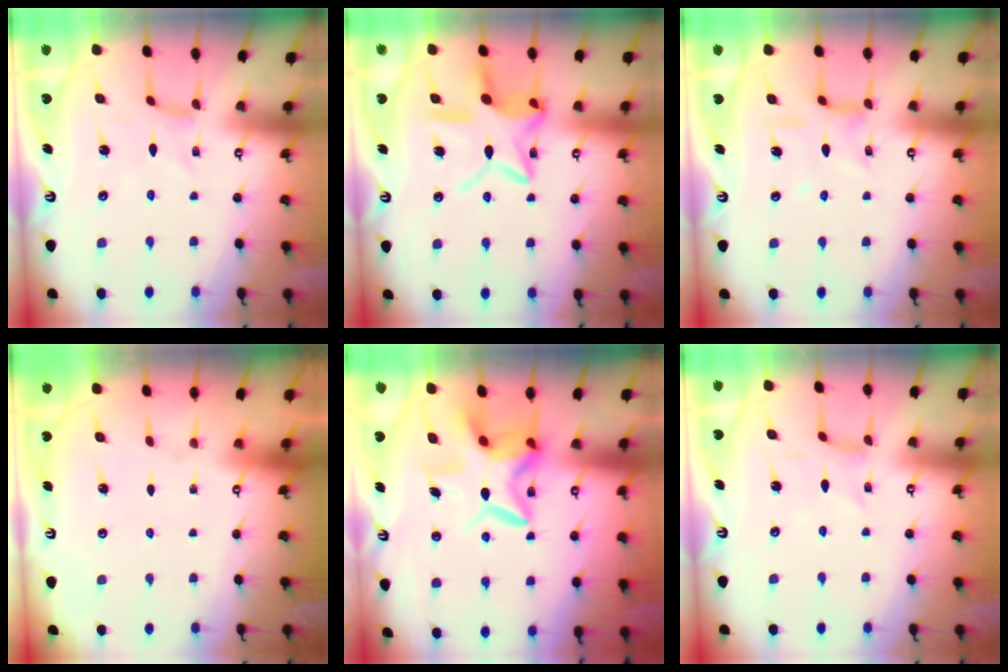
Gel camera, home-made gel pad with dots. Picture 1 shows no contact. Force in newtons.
{"total": 14.7, "press": 14.7, "slide": 1.0}
{"total": 8.5, "press": 8.5, "slide": 0.6}
{"total": 0.0}
{"total": 9.4, "press": 9.4, "slide": 1.0}
{"total": 0.0}